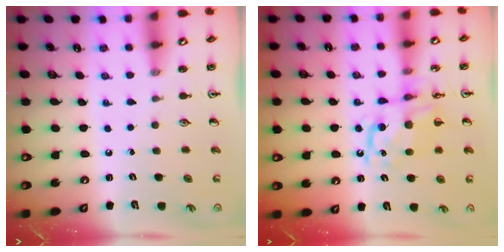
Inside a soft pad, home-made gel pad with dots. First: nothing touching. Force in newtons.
{"total": 11.2, "press": 11.2, "slide": 0.5}